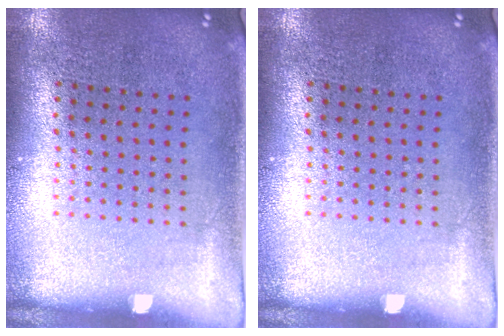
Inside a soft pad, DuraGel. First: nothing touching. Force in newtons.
{"total": 0.0}